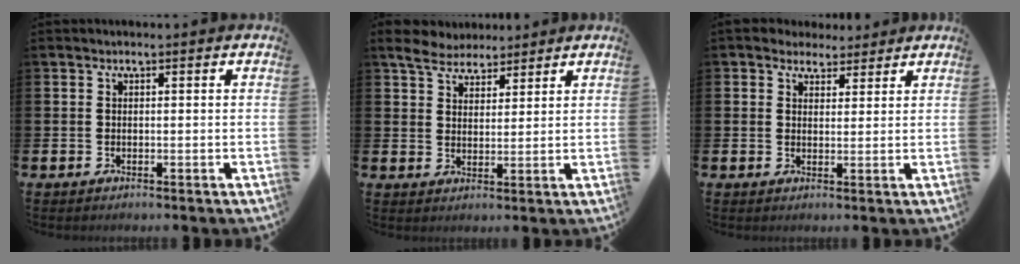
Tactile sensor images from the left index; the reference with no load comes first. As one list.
[{"total": 5.0, "force": [4.5, 1.8, 0.7], "torque": [-0.028, -0.016, 0.082]}, {"total": 2.1, "force": [1.9, 0.8, 0.0], "torque": [0.008, -0.006, 0.034]}]